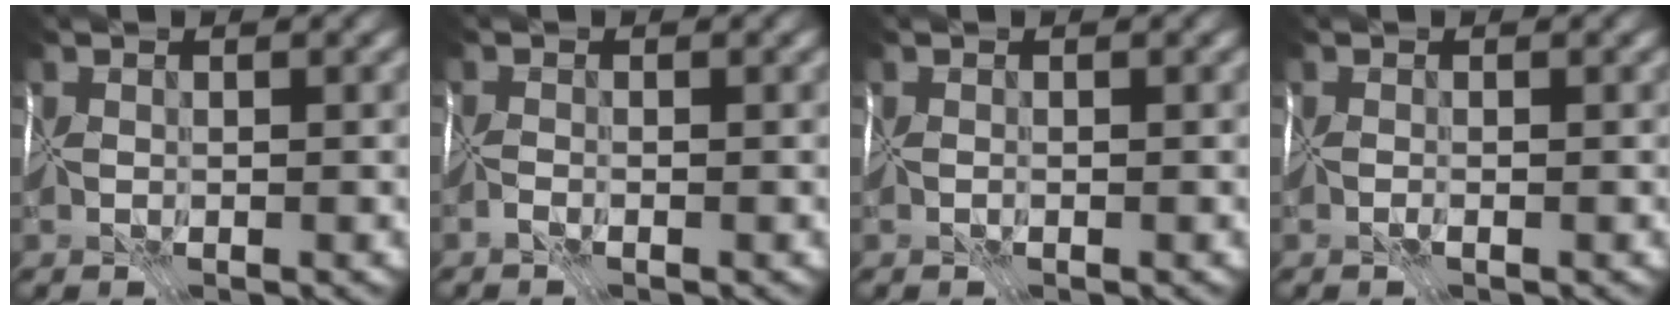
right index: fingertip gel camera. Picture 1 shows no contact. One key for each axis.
{"total": 1.4, "fx": -1.2, "fy": -0.7, "fz": -0.5, "tx": 0.017, "ty": -0.002, "tz": -0.025}
{"total": 0.0}
{"total": 0.6, "fx": -0.6, "fy": 0.0, "fz": 0.2, "tx": -0.004, "ty": -0.006, "tz": -0.007}